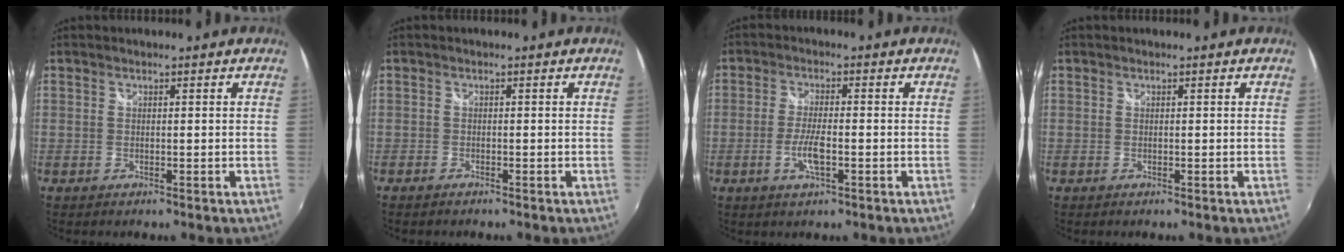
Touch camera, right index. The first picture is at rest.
{"total": 1.2, "force": [-1.1, 0.4, 0.2], "torque": [-0.010, -0.004, -0.022]}
{"total": 4.9, "force": [-1.6, 1.1, 4.5], "torque": [-0.095, -0.004, -0.032]}
{"total": 0.0}